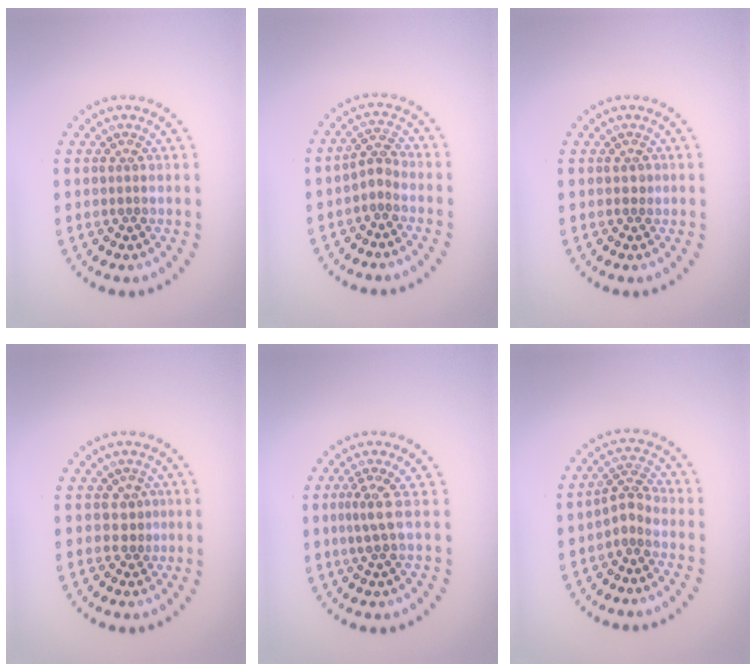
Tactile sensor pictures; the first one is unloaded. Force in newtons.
{"total": 1.6, "press": 1.3, "slide": 1.1}
{"total": 0.5, "press": 0.4, "slide": 0.3}
{"total": 1.6, "press": 1.0, "slide": 1.2}
{"total": 2.2, "press": 1.5, "slide": 1.6}
{"total": 2.0, "press": 1.5, "slide": 1.4}